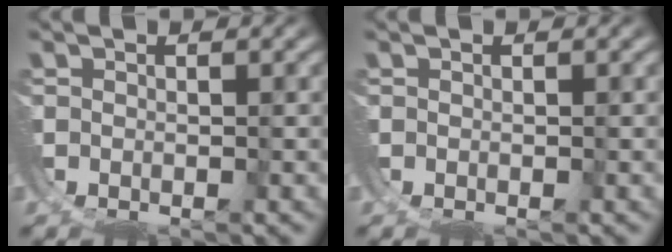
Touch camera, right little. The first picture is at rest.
{"total": 0.0}